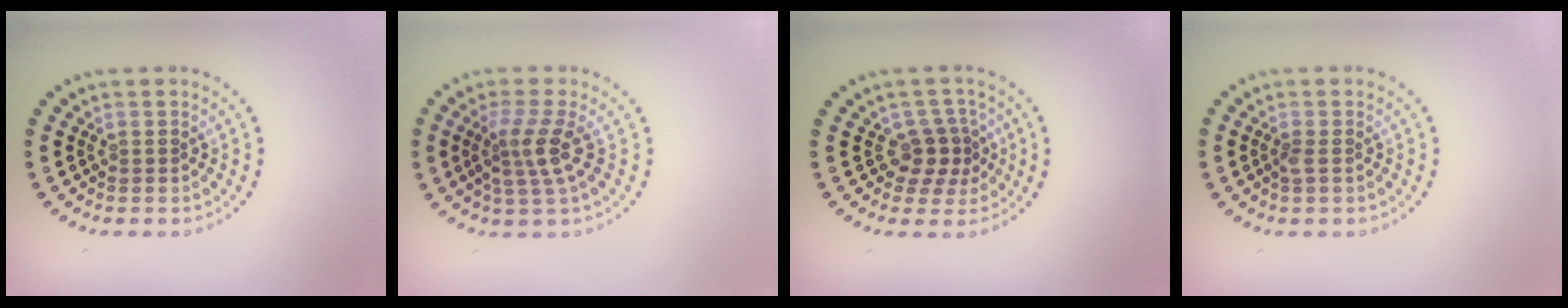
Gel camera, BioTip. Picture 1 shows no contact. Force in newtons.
{"total": 2.9, "press": 2.2, "slide": 1.9}
{"total": 2.7, "press": 2.1, "slide": 1.7}
{"total": 0.6, "press": 0.5, "slide": 0.3}